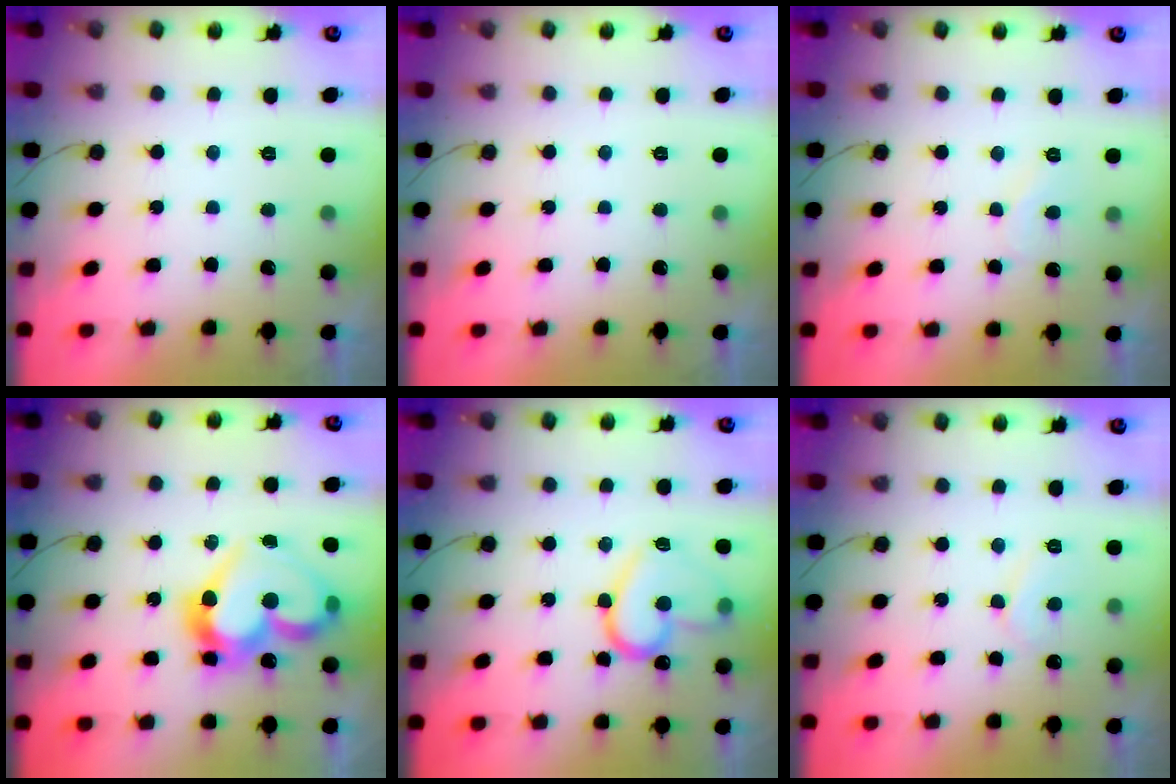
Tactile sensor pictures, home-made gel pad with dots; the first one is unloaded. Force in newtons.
{"total": 0.0}
{"total": 4.6, "press": 4.5, "slide": 0.4}
{"total": 19.3, "press": 19.1, "slide": 2.5}
{"total": 15.9, "press": 15.8, "slide": 0.8}
{"total": 6.3, "press": 6.2, "slide": 0.5}